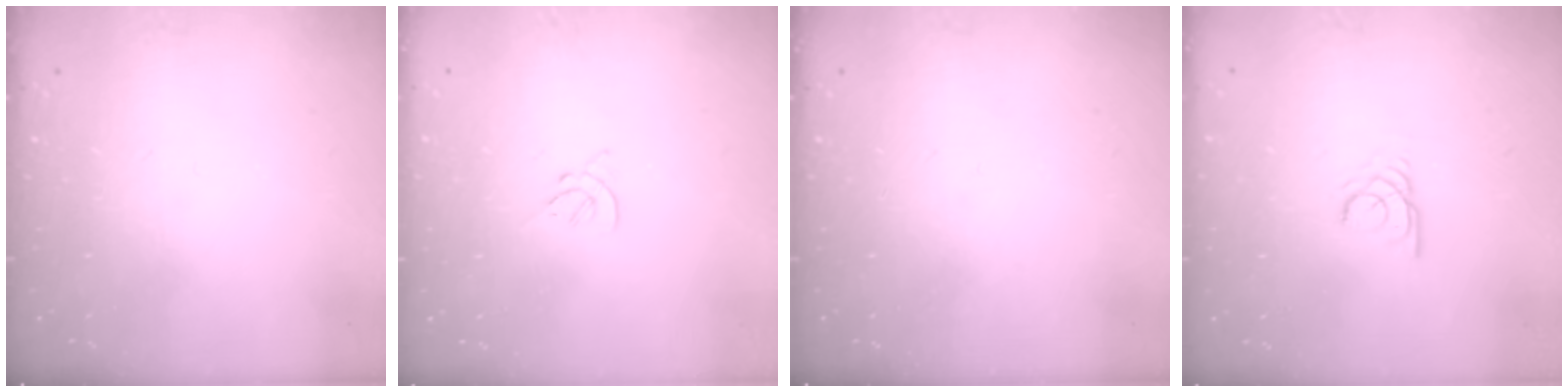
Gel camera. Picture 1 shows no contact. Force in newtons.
{"total": 2.0, "press": 1.9, "slide": 0.5}
{"total": 0.0}
{"total": 2.1, "press": 2.1, "slide": 0.0}